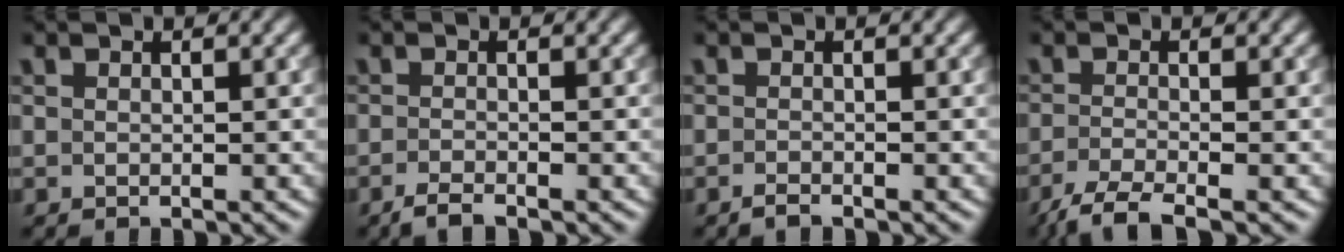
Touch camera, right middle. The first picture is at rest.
{"total": 1.7, "force": [-1.3, 0.3, 1.0], "torque": [-0.017, -0.002, -0.031]}
{"total": 0.8, "force": [-0.7, 0.1, 0.4], "torque": [-0.006, 0.001, -0.015]}
{"total": 3.4, "force": [-2.5, 0.5, 2.2], "torque": [-0.042, -0.009, -0.060]}